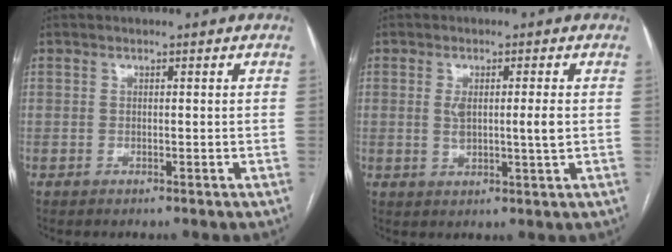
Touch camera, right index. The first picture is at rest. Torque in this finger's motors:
{"motor_torque": [0.67, -0.02, 0.34, 0.08]}